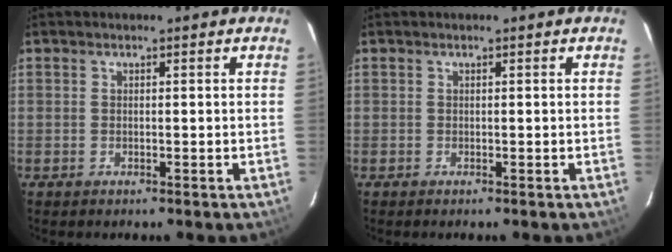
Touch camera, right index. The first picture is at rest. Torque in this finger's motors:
{"motor_torque": [0.06, -0.09, 0.03, -0.01]}